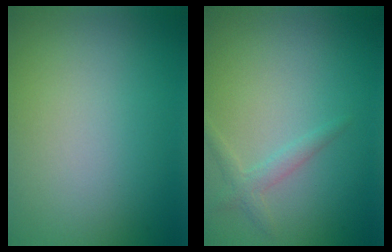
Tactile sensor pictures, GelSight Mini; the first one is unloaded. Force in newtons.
{"total": 1.6, "press": 1.6, "slide": 0.1}